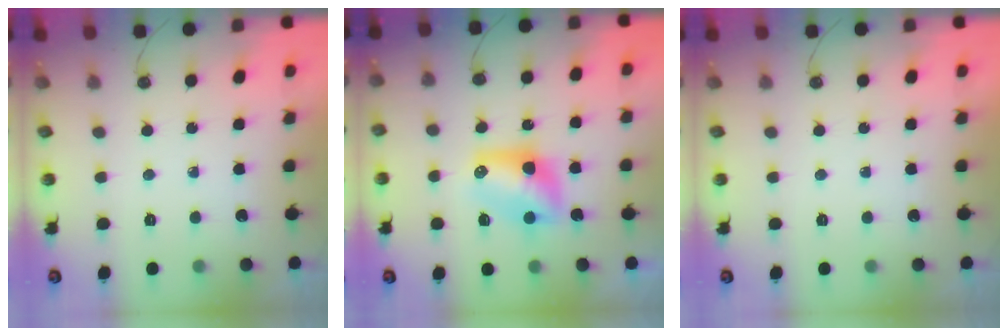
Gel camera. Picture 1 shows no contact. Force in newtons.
{"total": 8.5, "press": 8.5, "slide": 0.3}
{"total": 0.0}